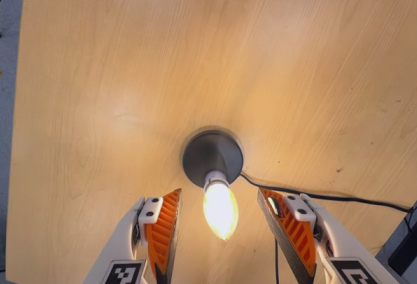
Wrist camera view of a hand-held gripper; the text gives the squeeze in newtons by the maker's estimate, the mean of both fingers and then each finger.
{"total": 0.0}